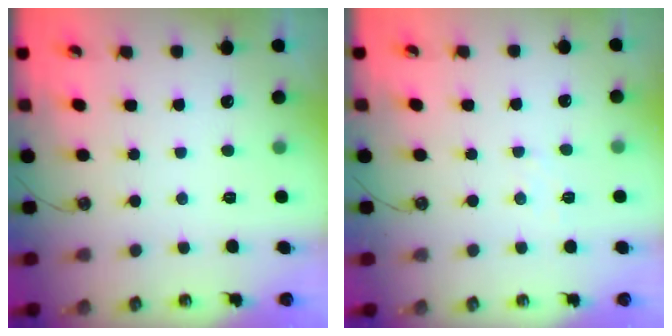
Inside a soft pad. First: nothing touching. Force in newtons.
{"total": 3.8, "press": 3.8, "slide": 0.5}